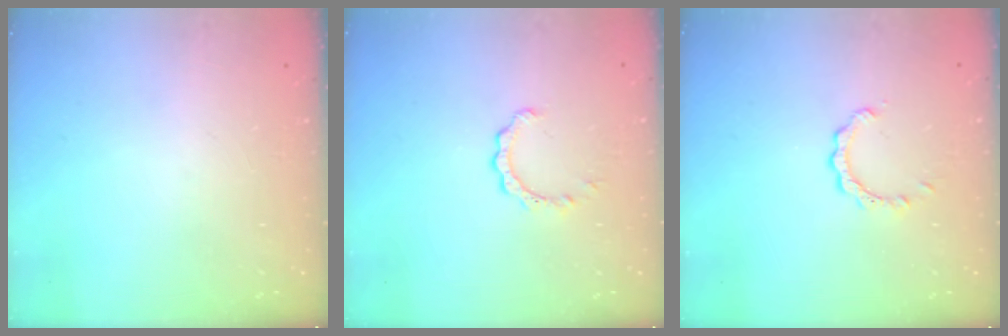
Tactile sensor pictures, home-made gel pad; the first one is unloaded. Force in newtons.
{"total": 2.4, "press": 2.3, "slide": 0.3}
{"total": 3.0, "press": 3.0, "slide": 0.1}